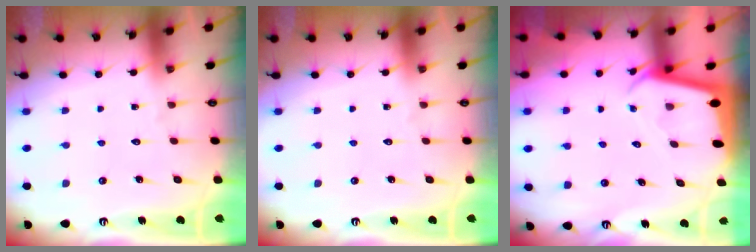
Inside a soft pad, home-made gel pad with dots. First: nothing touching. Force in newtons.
{"total": 0.0}
{"total": 1.9, "press": 1.9, "slide": 0.1}